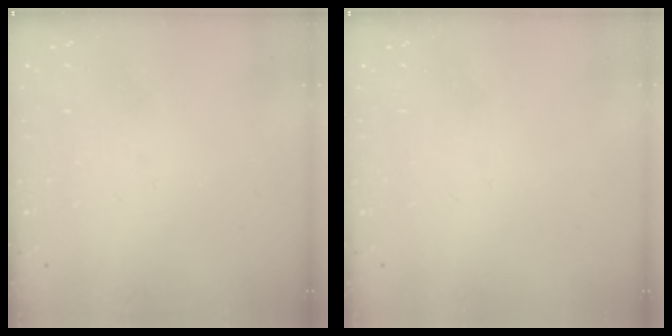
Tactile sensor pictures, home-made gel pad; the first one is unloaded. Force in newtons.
{"total": 1.7, "press": 1.7, "slide": 0.1}